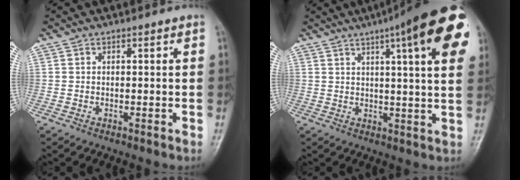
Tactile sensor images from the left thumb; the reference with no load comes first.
{"total": 19.1, "force": [8.4, 3.7, 16.8], "torque": [-0.217, -0.003, 0.102]}